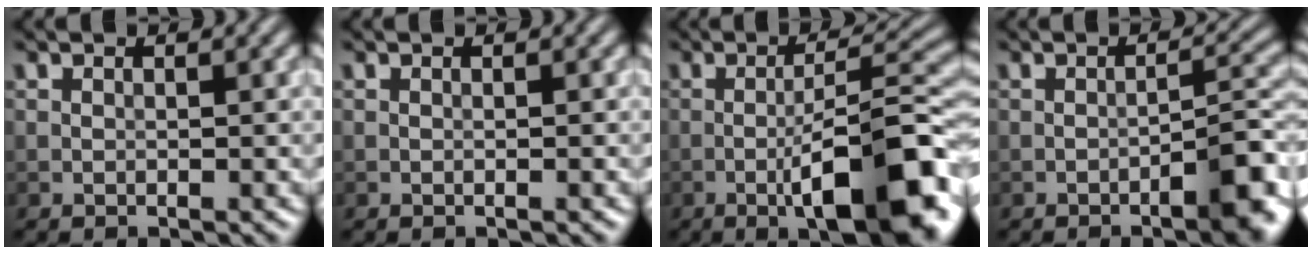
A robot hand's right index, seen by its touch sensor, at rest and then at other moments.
{"total": 0.0}
{"total": 10.9, "force": [-4.2, 2.9, 9.7], "torque": [-0.141, 0.008, -0.068]}
{"total": 4.6, "force": [-2.5, 1.0, 3.7], "torque": [-0.051, 0.011, -0.038]}